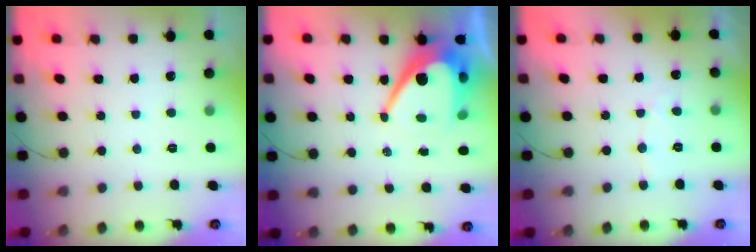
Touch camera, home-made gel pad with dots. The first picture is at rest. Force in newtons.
{"total": 12.9, "press": 12.8, "slide": 1.0}
{"total": 2.6, "press": 2.6, "slide": 0.2}